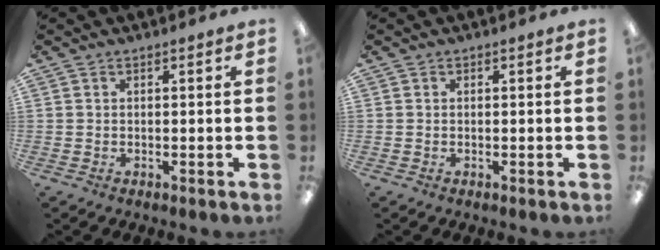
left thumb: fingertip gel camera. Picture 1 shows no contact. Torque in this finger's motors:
{"motor_torque": [0.00, 0.00, 0.00, 0.00, 0.00]}